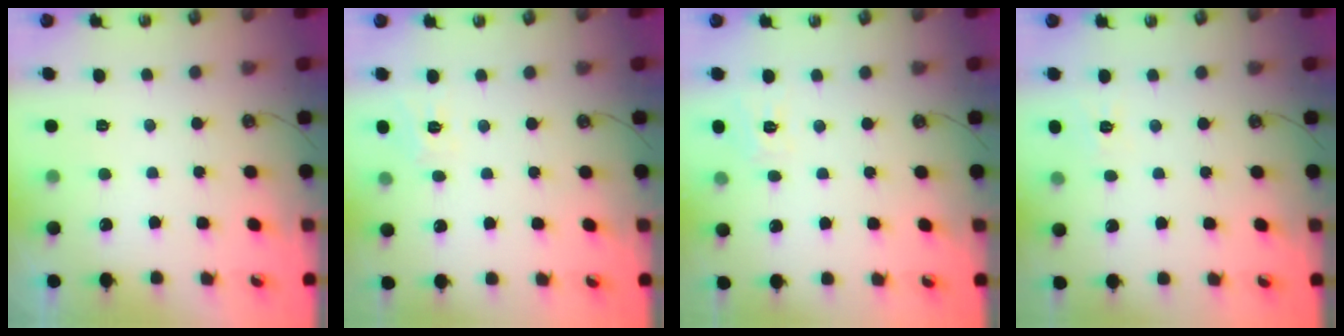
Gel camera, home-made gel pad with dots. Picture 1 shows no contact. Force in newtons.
{"total": 4.9, "press": 4.9, "slide": 0.2}
{"total": 7.5, "press": 7.5, "slide": 0.8}
{"total": 4.2, "press": 4.1, "slide": 0.7}